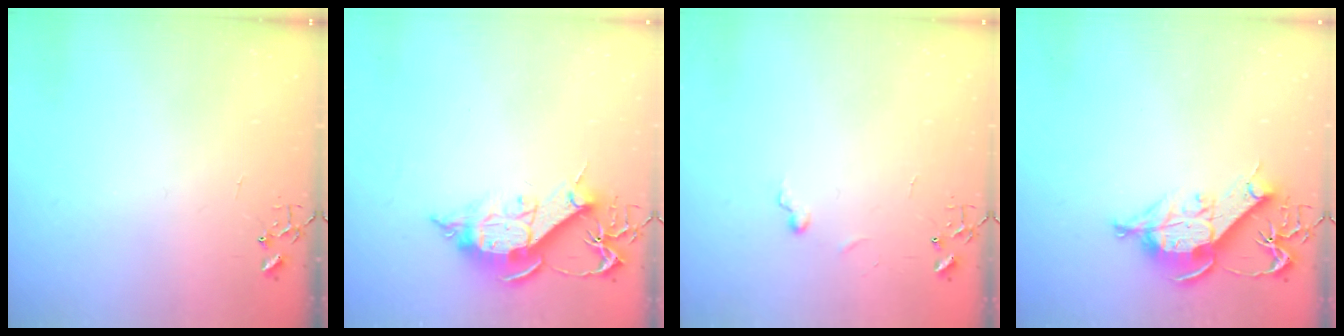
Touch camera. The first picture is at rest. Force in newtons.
{"total": 13.2, "press": 13.1, "slide": 1.5}
{"total": 4.3, "press": 4.3, "slide": 0.6}
{"total": 11.0, "press": 11.0, "slide": 1.3}